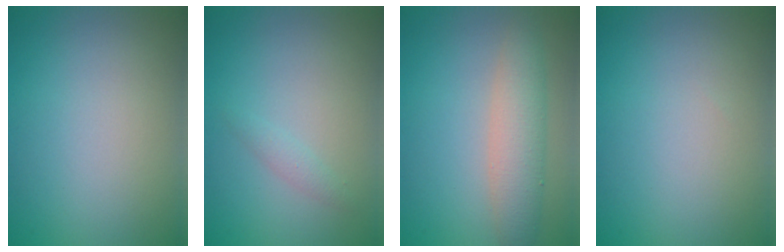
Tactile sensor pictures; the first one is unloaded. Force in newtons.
{"total": 0.9, "press": 0.9, "slide": 0.1}
{"total": 4.0, "press": 4.0, "slide": 0.2}
{"total": 0.0}